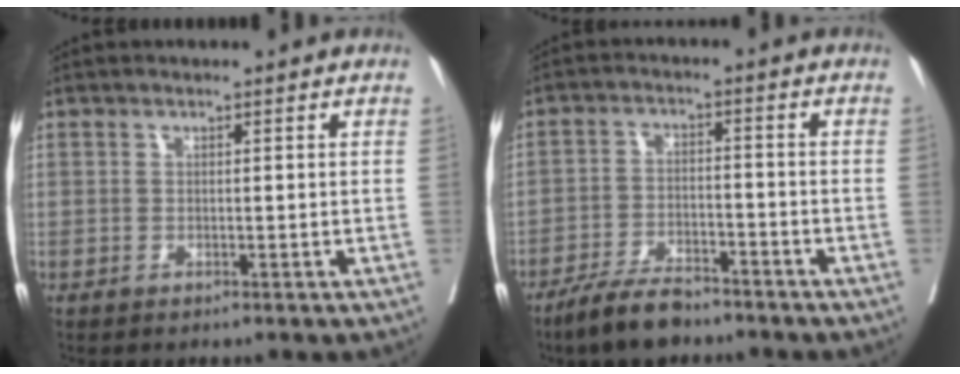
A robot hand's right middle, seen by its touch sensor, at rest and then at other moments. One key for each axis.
{"total": 6.9, "fx": -5.8, "fy": 1.8, "fz": 3.4, "tx": -0.066, "ty": -0.010, "tz": -0.107}